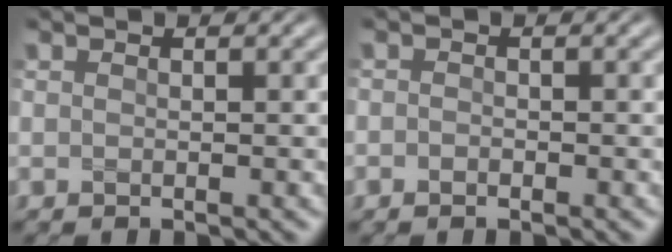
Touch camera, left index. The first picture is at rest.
{"total": 0.6, "force": [-0.4, 0.3, 0.3], "torque": [-0.005, 0.003, -0.008]}